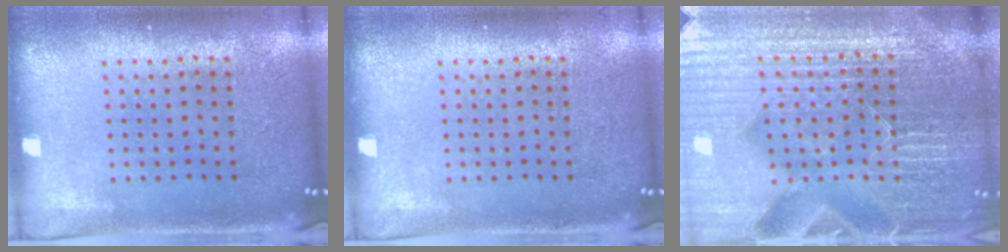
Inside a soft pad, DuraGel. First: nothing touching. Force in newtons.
{"total": 0.0}
{"total": 6.0, "press": 5.5, "slide": 2.5}